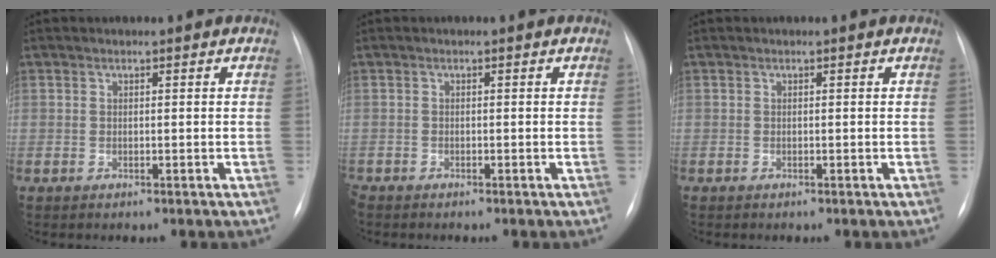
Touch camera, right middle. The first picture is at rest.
{"total": 0.8, "force": [-0.8, 0.1, 0.1], "torque": [-0.004, -0.003, -0.015]}
{"total": 0.0}